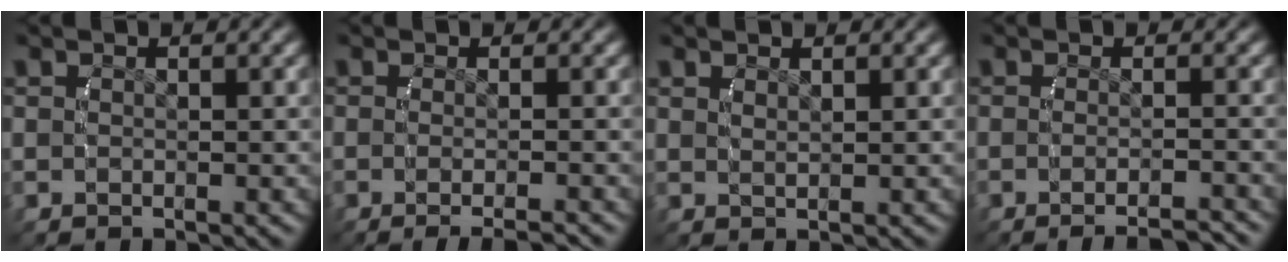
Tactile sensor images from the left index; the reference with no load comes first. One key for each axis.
{"total": 4.3, "fx": -3.6, "fy": 0.6, "fz": 2.3, "tx": -0.031, "ty": -0.011, "tz": -0.046}
{"total": 0.8, "fx": 0.7, "fy": -0.2, "fz": 0.5, "tx": -0.012, "ty": -0.005, "tz": 0.018}
{"total": 5.5, "fx": -5.0, "fy": 0.8, "fz": 2.1, "tx": -0.022, "ty": -0.012, "tz": -0.070}